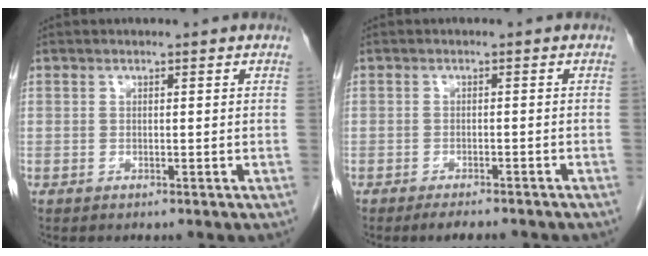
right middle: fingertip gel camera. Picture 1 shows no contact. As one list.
[{"total": 5.5, "force": [-4.7, 1.0, 2.7], "torque": [-0.030, -0.006, -0.060]}]